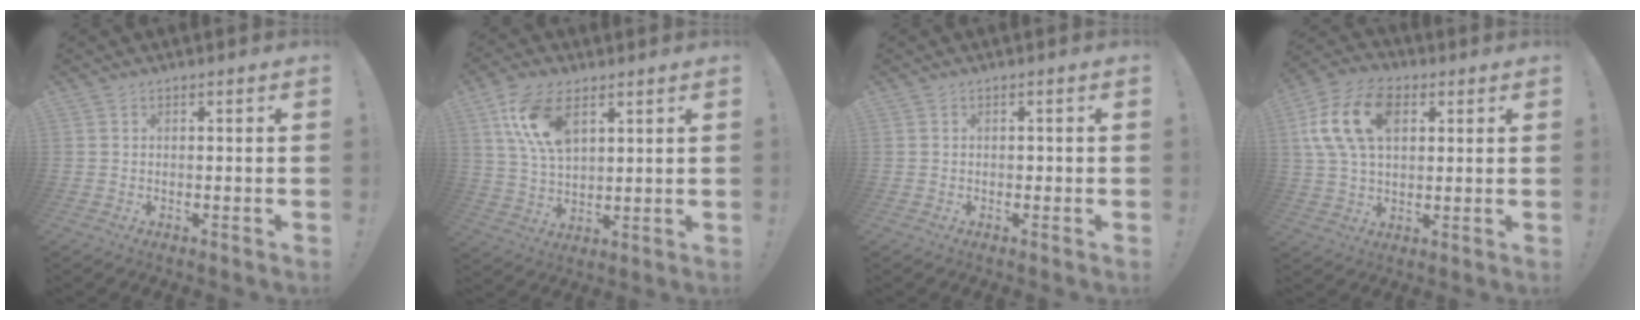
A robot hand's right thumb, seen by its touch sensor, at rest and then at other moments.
{"total": 13.3, "force": [6.4, 7.2, 9.2], "torque": [-0.190, -0.011, 0.122]}
{"total": 0.7, "force": [-0.3, 0.7, 0.0], "torque": [-0.008, 0.006, -0.004]}
{"total": 17.0, "force": [5.2, 10.9, 11.9], "torque": [-0.231, 0.000, 0.096]}